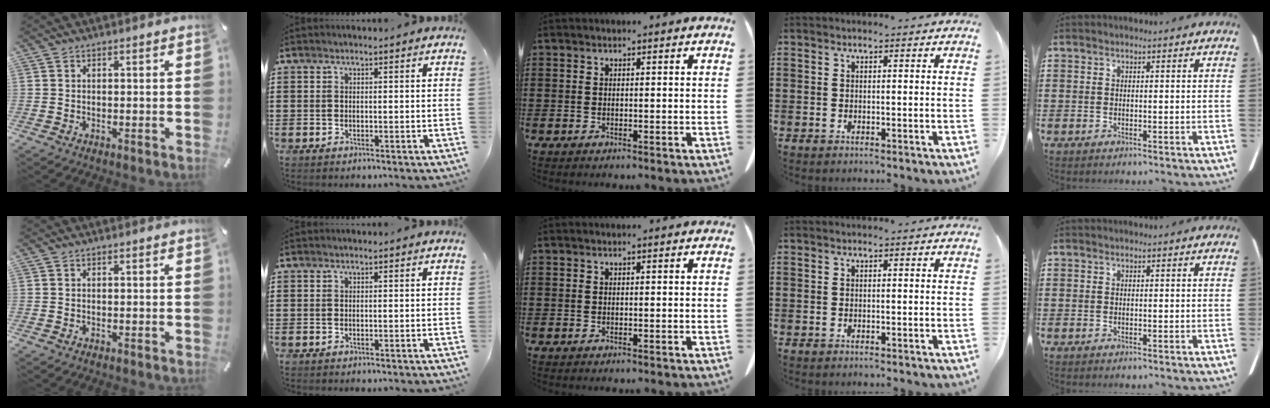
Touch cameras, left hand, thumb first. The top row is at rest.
{}